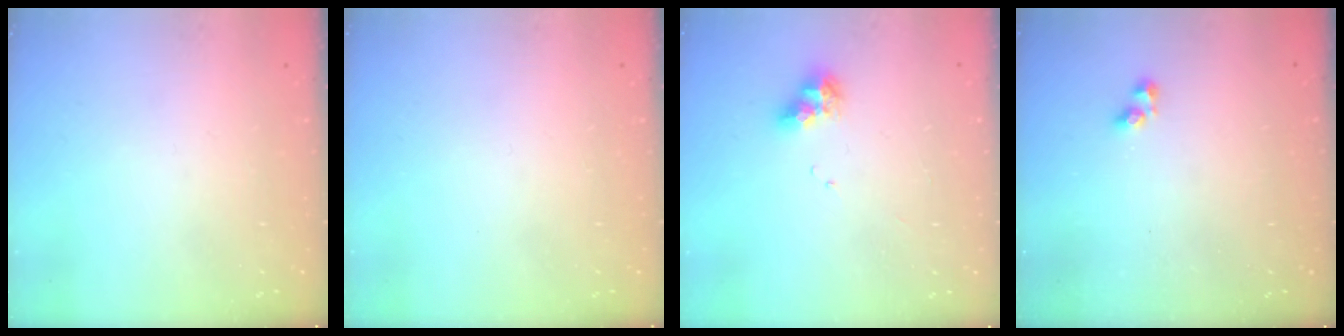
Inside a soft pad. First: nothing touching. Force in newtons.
{"total": 0.0}
{"total": 9.7, "press": 9.6, "slide": 1.1}
{"total": 3.0, "press": 3.0, "slide": 0.4}